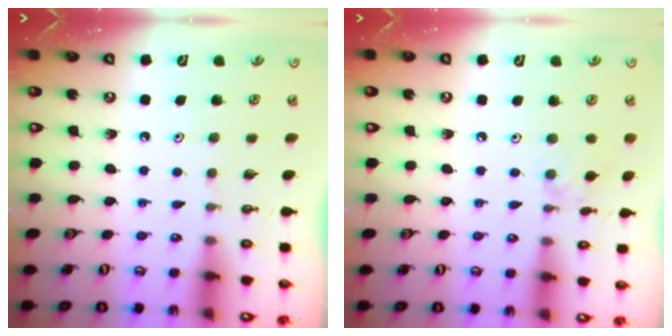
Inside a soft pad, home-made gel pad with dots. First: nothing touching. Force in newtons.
{"total": 5.1, "press": 5.0, "slide": 0.7}